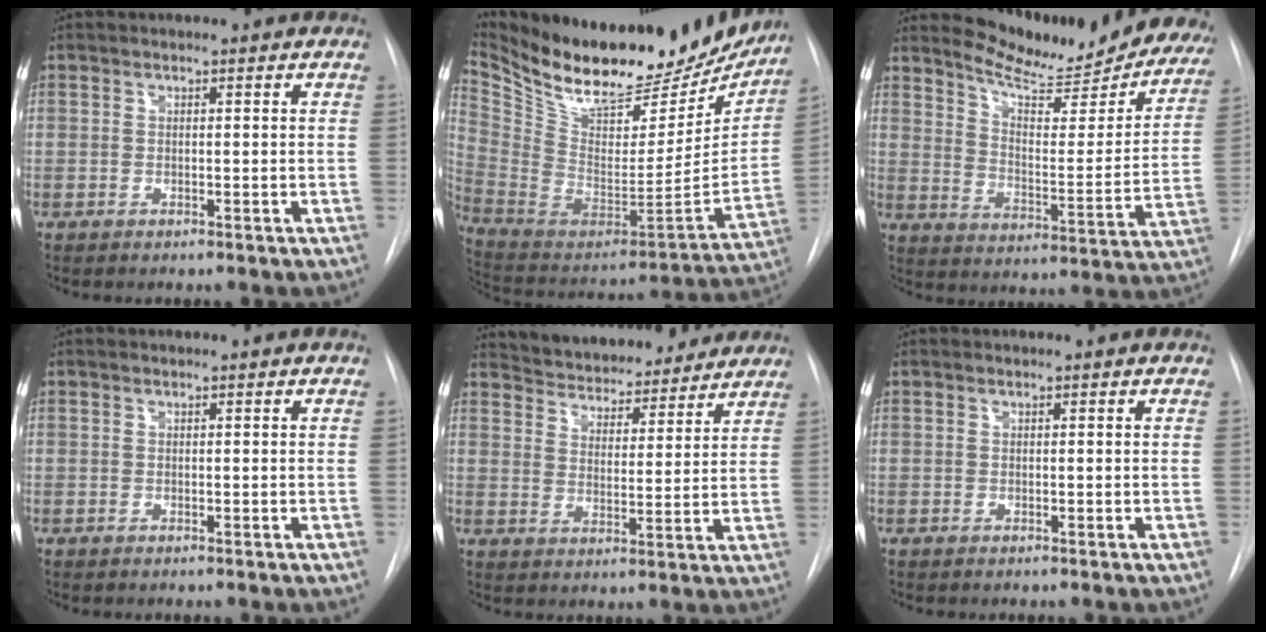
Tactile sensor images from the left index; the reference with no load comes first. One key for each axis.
{"total": 30.5, "fx": 24.9, "fy": 11.5, "fz": 13.5, "tx": -0.242, "ty": -0.027, "tz": 0.369}
{"total": 19.9, "fx": 18.4, "fy": 3.9, "fz": 6.3, "tx": -0.084, "ty": -0.072, "tz": 0.237}
{"total": 0.0}
{"total": 16.1, "fx": 15.1, "fy": 4.2, "fz": 3.8, "tx": -0.050, "ty": 0.000, "tz": 0.210}
{"total": 0.0}